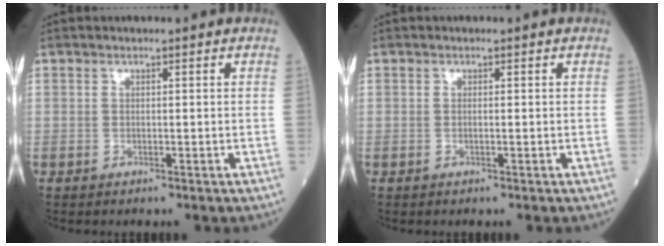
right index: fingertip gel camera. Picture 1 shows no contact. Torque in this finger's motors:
{"motor_torque": [-0.07, -0.16, 0.11, 0.04]}